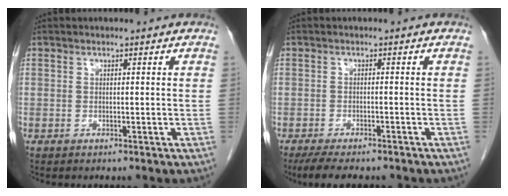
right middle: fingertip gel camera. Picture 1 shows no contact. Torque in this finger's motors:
{"motor_torque": [0.69, -0.48, 0.28, 0.08]}